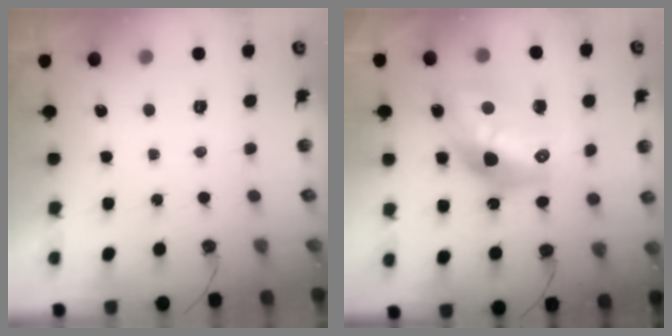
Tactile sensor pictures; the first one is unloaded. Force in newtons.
{"total": 19.1, "press": 19.1, "slide": 1.5}